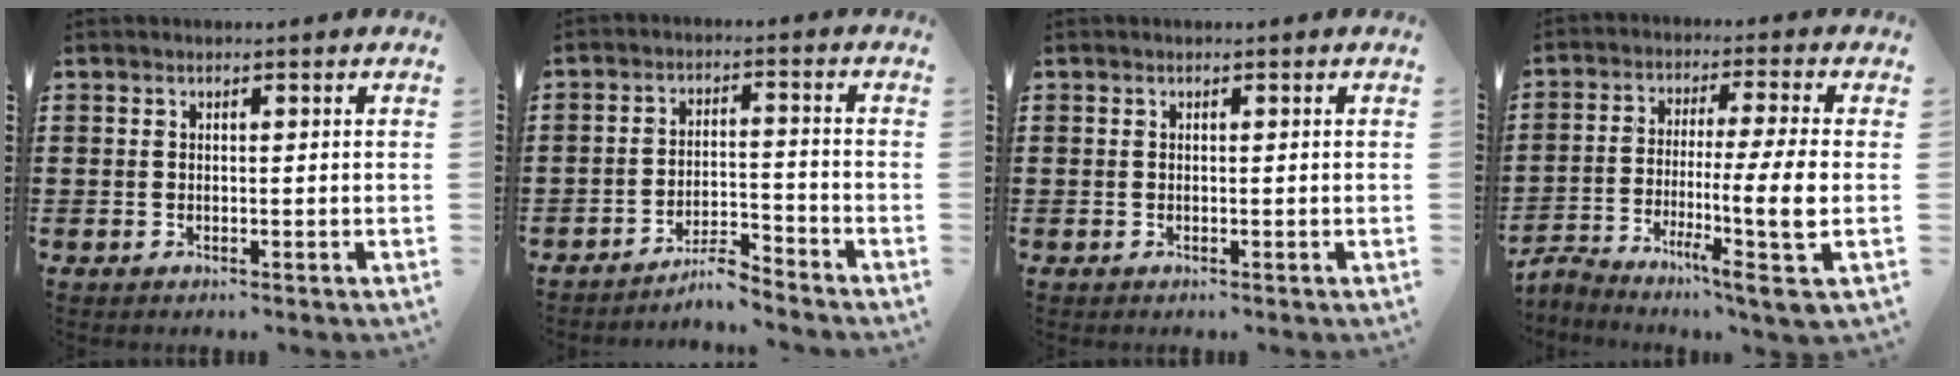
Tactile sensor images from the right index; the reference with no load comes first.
{"total": 4.6, "force": [-4.4, 0.3, 1.3], "torque": [-0.027, 0.003, -0.088]}
{"total": 0.0}
{"total": 9.1, "force": [-1.9, 0.2, 9.0], "torque": [-0.171, -0.011, -0.041]}